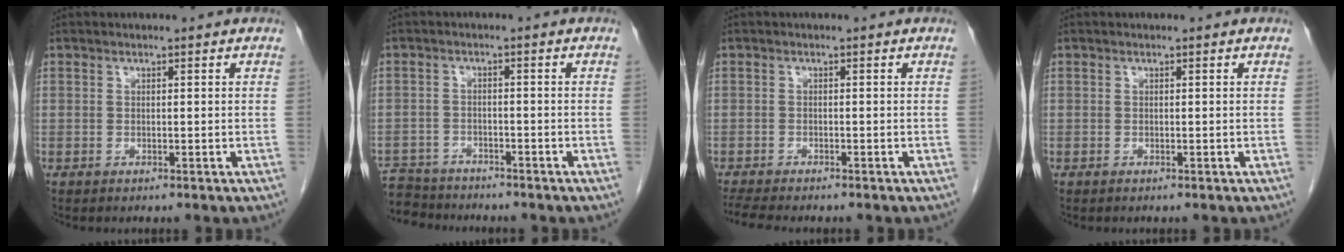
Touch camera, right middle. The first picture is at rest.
{"total": 7.3, "force": [-6.9, 2.1, 0.5], "torque": [-0.010, 0.001, -0.116]}
{"total": 4.5, "force": [-4.0, 0.3, 1.9], "torque": [-0.039, -0.014, -0.065]}
{"total": 0.0}